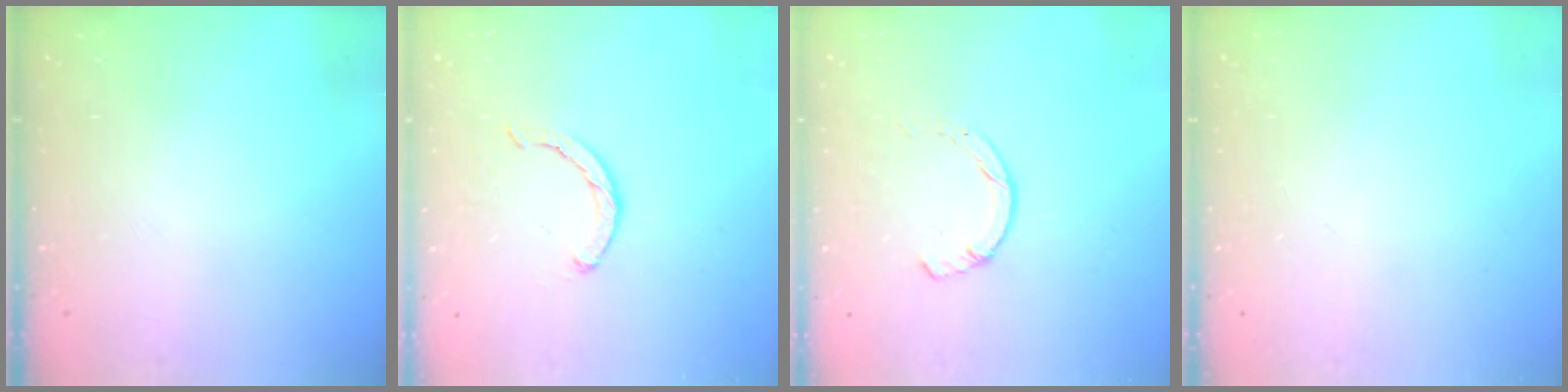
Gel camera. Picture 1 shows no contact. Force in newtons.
{"total": 2.7, "press": 2.7, "slide": 0.4}
{"total": 2.3, "press": 2.3, "slide": 0.5}
{"total": 0.0}